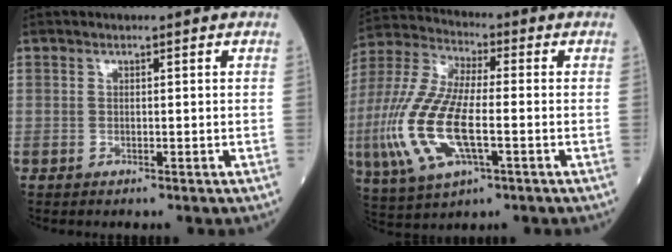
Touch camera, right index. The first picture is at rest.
{"total": 16.1, "force": [-3.6, 5.4, 14.7], "torque": [-0.333, -0.007, -0.068]}